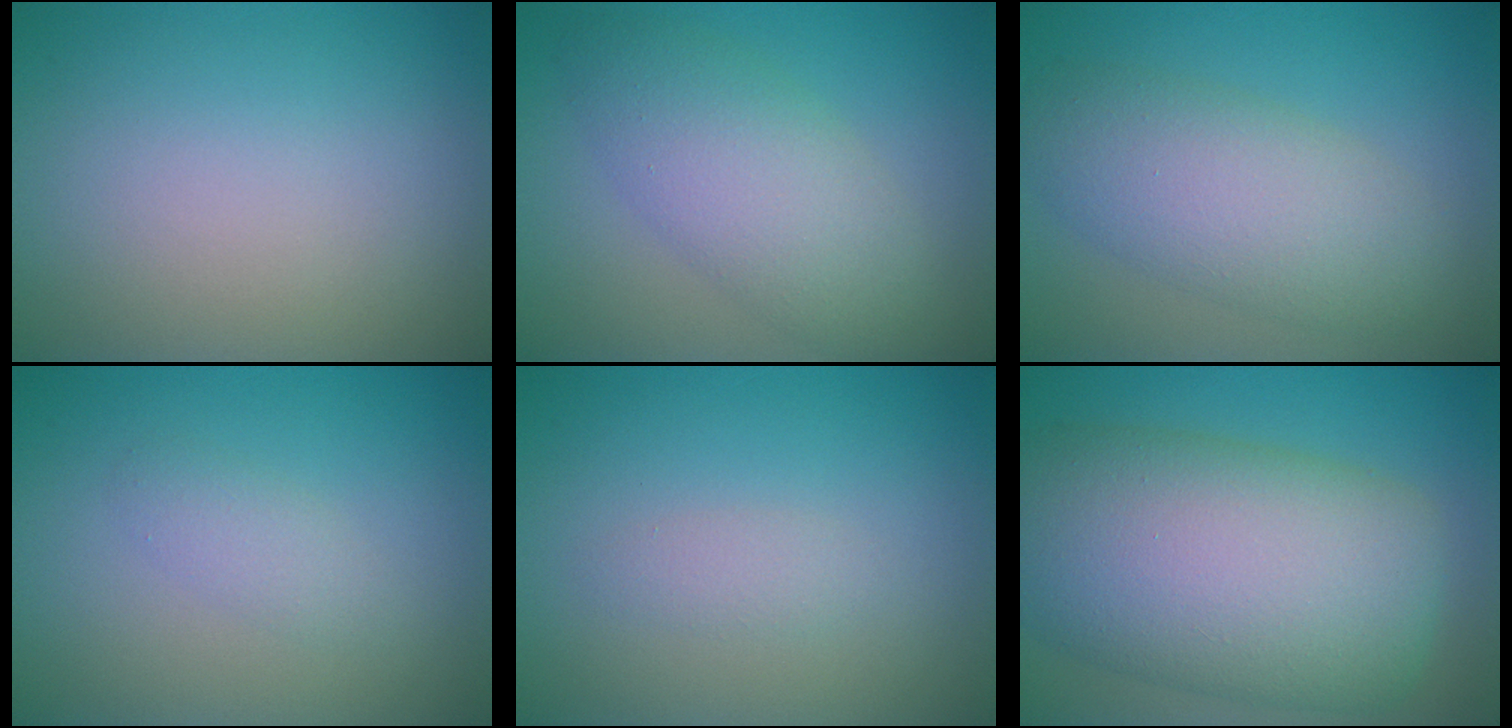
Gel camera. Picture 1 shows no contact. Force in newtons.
{"total": 5.5, "press": 5.5, "slide": 0.3}
{"total": 6.1, "press": 6.1, "slide": 0.2}
{"total": 1.5, "press": 1.5, "slide": 0.1}
{"total": 1.1, "press": 1.1, "slide": 0.1}
{"total": 14.0, "press": 14.0, "slide": 0.5}